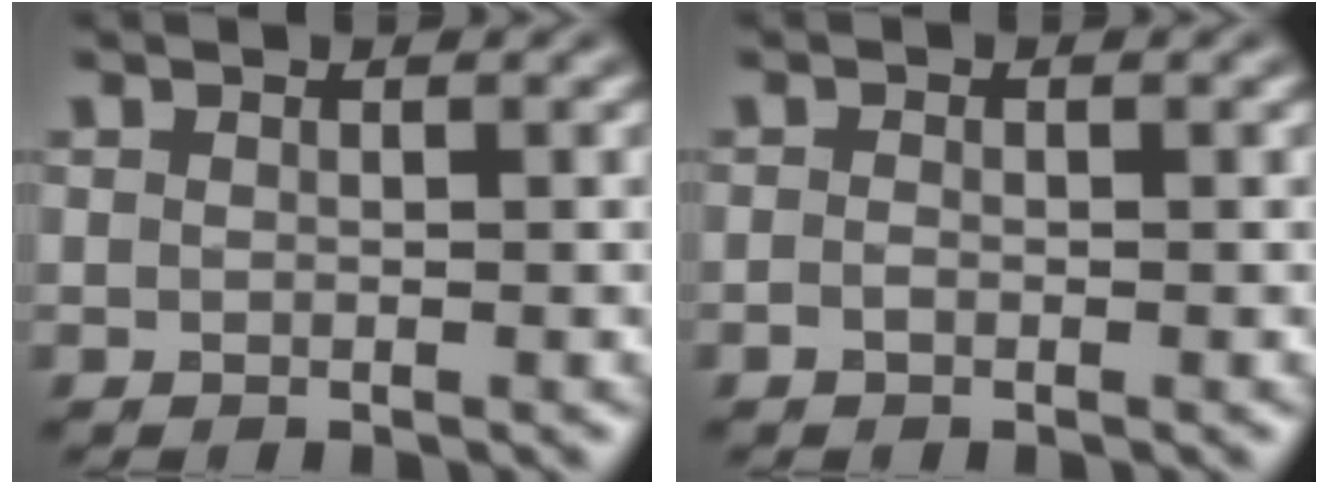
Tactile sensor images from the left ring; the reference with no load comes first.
{"total": 0.7, "force": [-0.3, 0.3, 0.5], "torque": [-0.012, -0.002, -0.007]}